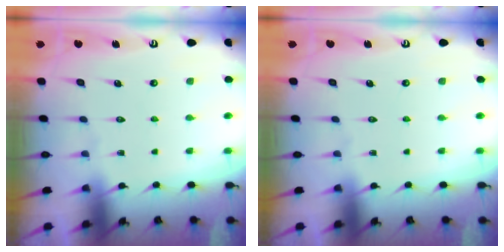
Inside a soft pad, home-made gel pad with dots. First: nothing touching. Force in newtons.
{"total": 0.0}